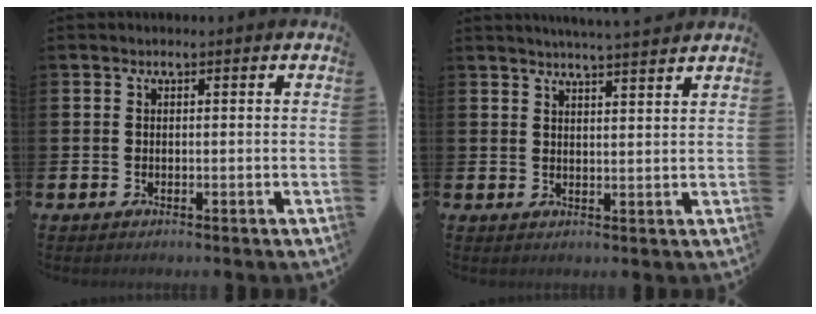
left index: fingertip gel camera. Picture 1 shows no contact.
{"total": 4.1, "force": [4.0, -0.8, 0.5], "torque": [-0.016, -0.021, 0.072]}